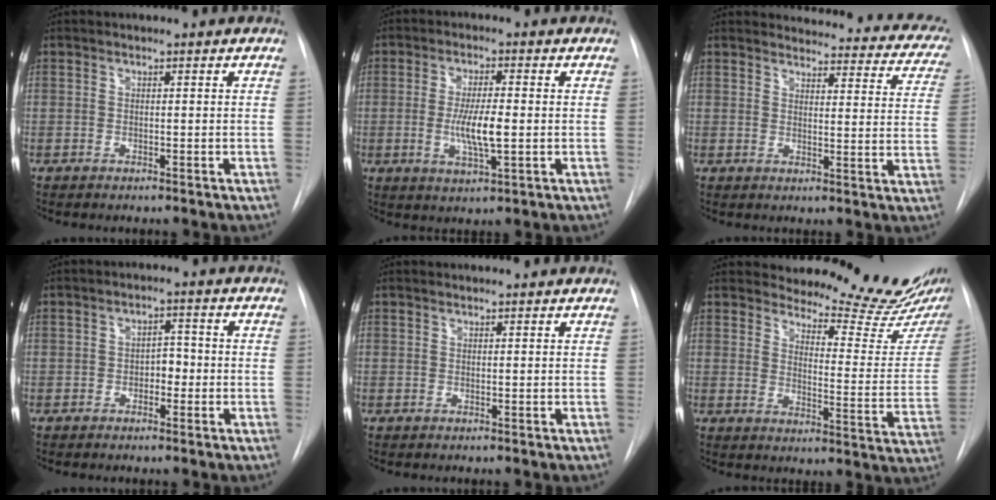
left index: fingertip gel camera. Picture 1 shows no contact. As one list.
[{"total": 6.5, "force": [-1.5, 1.0, 6.3], "torque": [-0.122, -0.015, -0.023]}, {"total": 20.8, "force": [19.5, 5.2, 4.9], "torque": [-0.034, -0.075, 0.193]}, {"total": 2.8, "force": [-1.5, 1.6, 1.8], "torque": [-0.020, 0.002, -0.024]}, {"total": 0.7, "force": [0.7, 0.0, 0.0], "torque": [-0.008, 0.007, 0.012]}, {"total": 17.0, "force": [15.7, 1.5, 6.1], "torque": [-0.071, -0.113, 0.181]}]